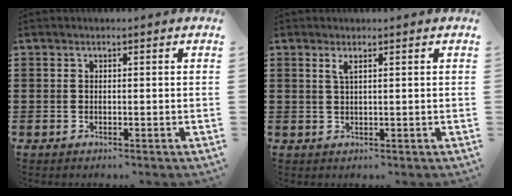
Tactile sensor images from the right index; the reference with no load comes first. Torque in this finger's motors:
{"motor_torque": [0.26, -0.17, 0.04, 0.03]}